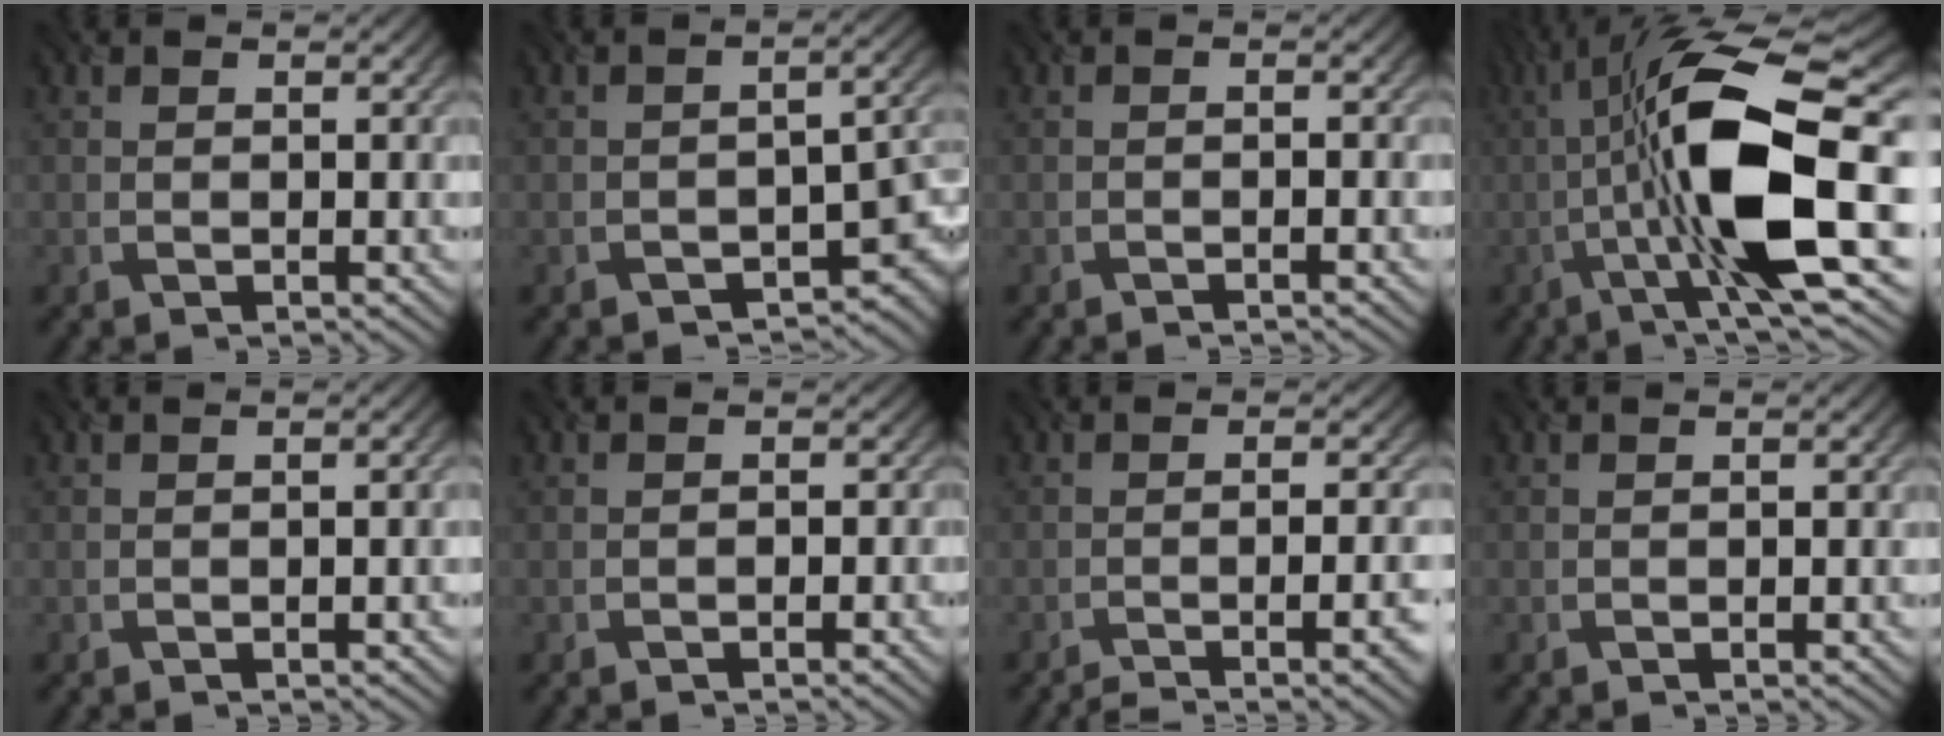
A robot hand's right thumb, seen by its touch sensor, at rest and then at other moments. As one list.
[{"total": 6.0, "force": [-3.2, 2.9, 4.1], "torque": [-0.043, -0.011, -0.046]}, {"total": 1.0, "force": [-0.9, 0.0, 0.5], "torque": [-0.006, 0.002, -0.018]}, {"total": 16.3, "force": [-2.2, 3.9, 15.6], "torque": [-0.278, 0.024, -0.046]}, {"total": 1.2, "force": [-0.6, 0.2, 1.0], "torque": [-0.014, 0.003, -0.010]}, {"total": 0.9, "force": [-0.8, 0.4, 0.2], "torque": [-0.001, 0.000, -0.013]}, {"total": 7.6, "force": [-4.2, 1.6, 6.1], "torque": [-0.084, 0.002, -0.067]}, {"total": 0.6, "force": [-0.4, 0.1, 0.5], "torque": [-0.007, 0.002, -0.007]}]